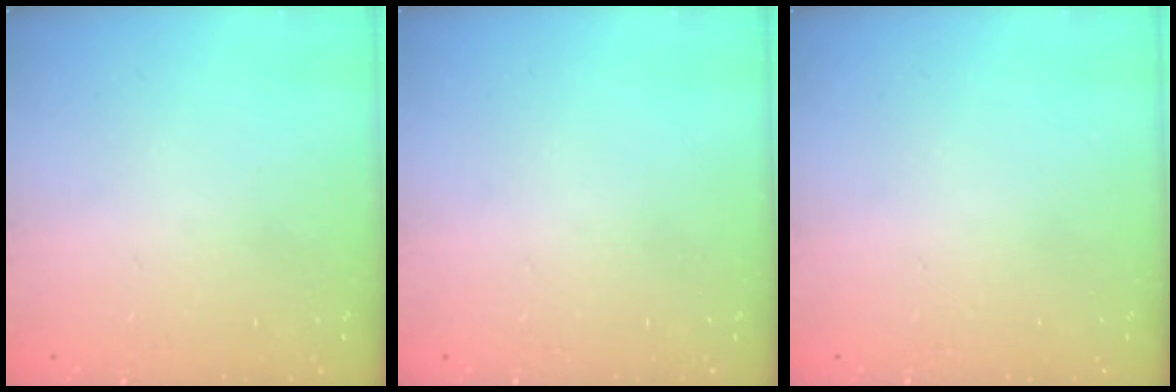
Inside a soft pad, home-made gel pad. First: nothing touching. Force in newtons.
{"total": 0.0}
{"total": 0.0}